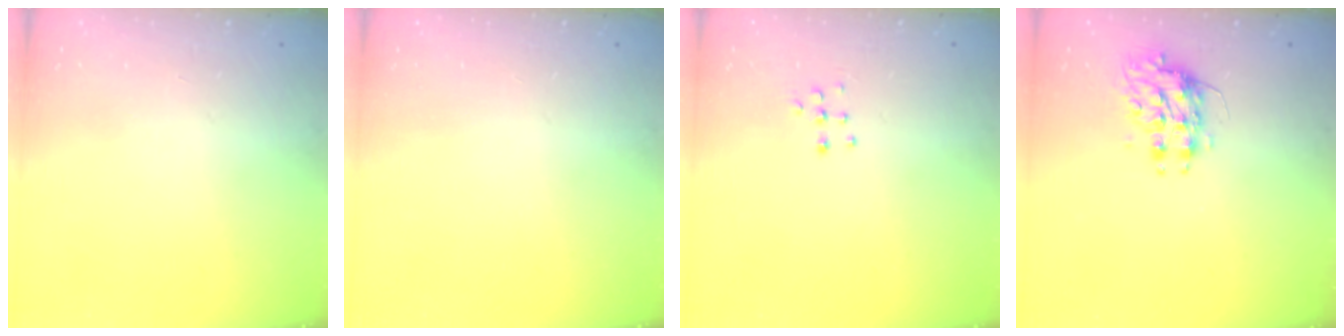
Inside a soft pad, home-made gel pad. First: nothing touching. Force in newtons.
{"total": 0.0}
{"total": 5.9, "press": 5.9, "slide": 0.4}
{"total": 8.1, "press": 8.1, "slide": 0.2}